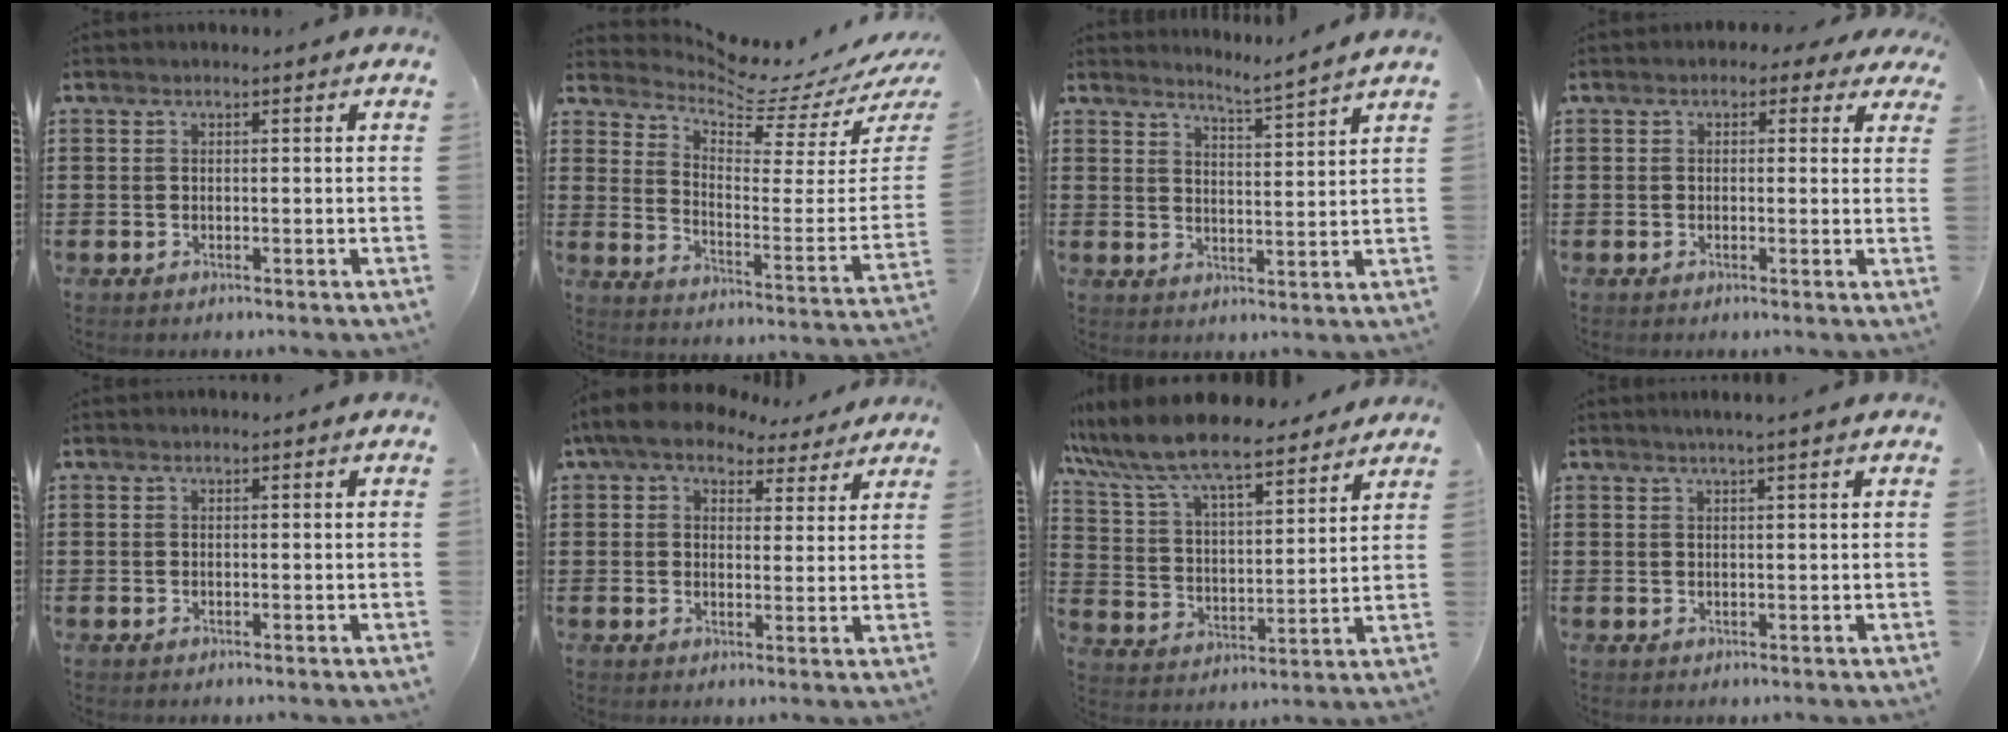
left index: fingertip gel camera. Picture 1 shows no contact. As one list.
[{"total": 5.0, "force": [4.7, 0.5, 1.5], "torque": [-0.045, -0.060, 0.070]}, {"total": 3.8, "force": [3.6, -1.2, 0.5], "torque": [-0.023, -0.027, 0.060]}, {"total": 1.5, "force": [0.5, 1.2, 0.8], "torque": [-0.013, 0.005, 0.004]}, {"total": 0.0}, {"total": 6.4, "force": [5.1, 2.8, 2.8], "torque": [-0.068, -0.009, 0.091]}, {"total": 9.2, "force": [8.2, 1.4, 3.8], "torque": [-0.107, -0.040, 0.143]}, {"total": 1.6, "force": [1.2, -0.2, 1.0], "torque": [-0.018, -0.001, 0.022]}]